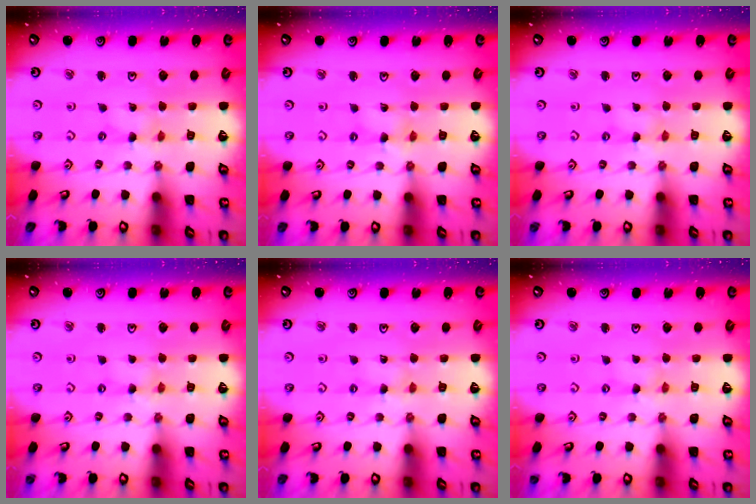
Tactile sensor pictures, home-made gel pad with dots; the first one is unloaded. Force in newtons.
{"total": 1.3, "press": 1.3, "slide": 0.3}
{"total": 0.0}
{"total": 0.0}
{"total": 2.0, "press": 2.0, "slide": 0.3}
{"total": 1.0, "press": 1.0, "slide": 0.2}